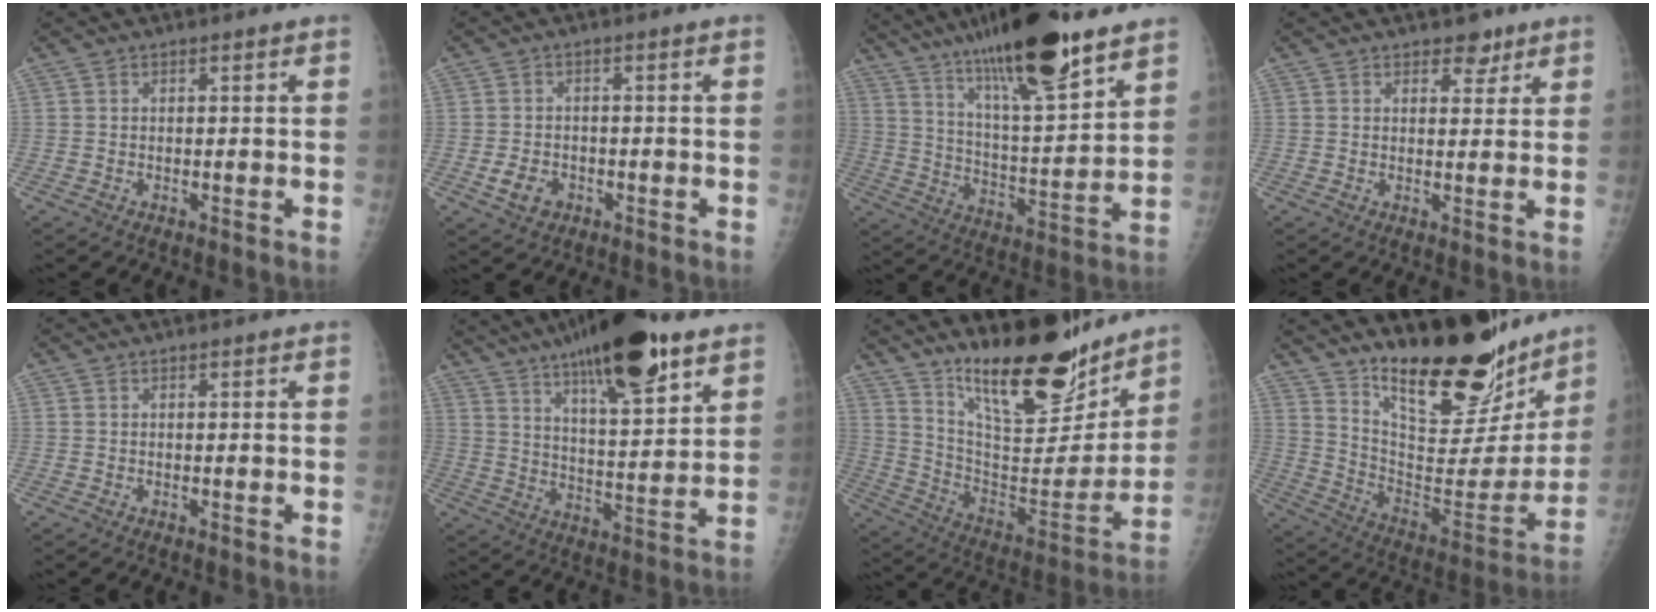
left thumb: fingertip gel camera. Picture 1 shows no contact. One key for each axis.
{"total": 4.0, "fx": -1.4, "fy": 3.1, "fz": 2.1, "tx": -0.032, "ty": 0.004, "tz": -0.020}
{"total": 21.6, "fx": 15.1, "fy": 3.8, "fz": 15.0, "tx": -0.242, "ty": -0.065, "tz": 0.258}
{"total": 3.6, "fx": 2.5, "fy": 2.1, "fz": 1.4, "tx": 0.003, "ty": -0.014, "tz": 0.035}
{"total": 0.0}
{"total": 22.0, "fx": 13.6, "fy": 6.1, "fz": 16.2, "tx": -0.246, "ty": -0.048, "tz": 0.218}
{"total": 22.2, "fx": 17.1, "fy": 6.7, "fz": 12.5, "tx": -0.151, "ty": -0.113, "tz": 0.289}
{"total": 25.4, "fx": 19.5, "fy": 8.7, "fz": 13.7, "tx": -0.167, "ty": -0.120, "tz": 0.305}